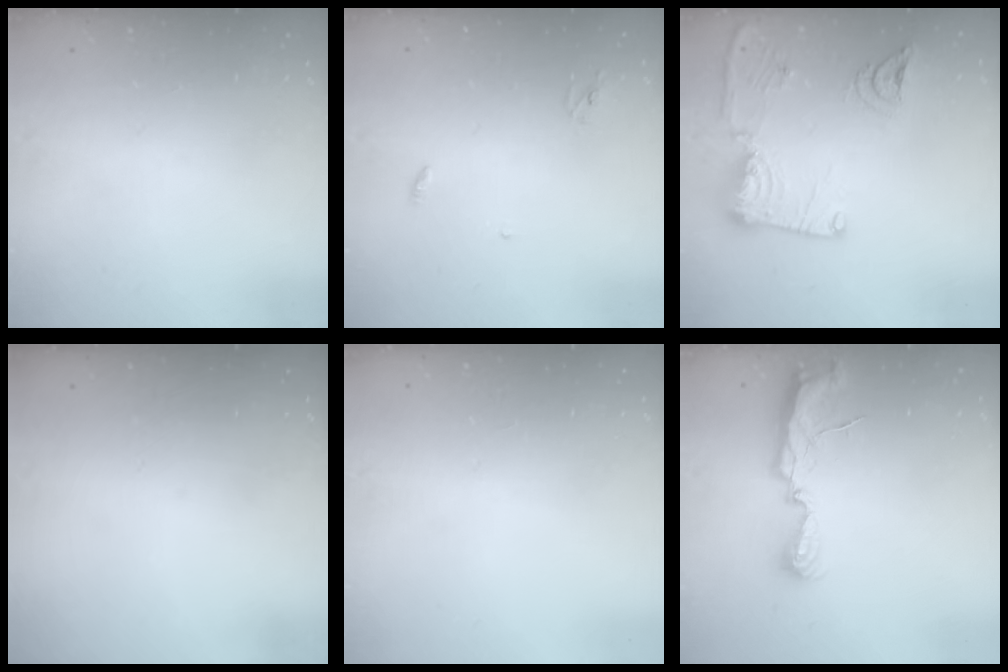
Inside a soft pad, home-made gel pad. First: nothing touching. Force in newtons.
{"total": 2.8, "press": 2.8, "slide": 0.2}
{"total": 16.4, "press": 16.3, "slide": 2.0}
{"total": 0.0}
{"total": 1.0, "press": 0.8, "slide": 0.6}
{"total": 7.3, "press": 7.3, "slide": 0.5}